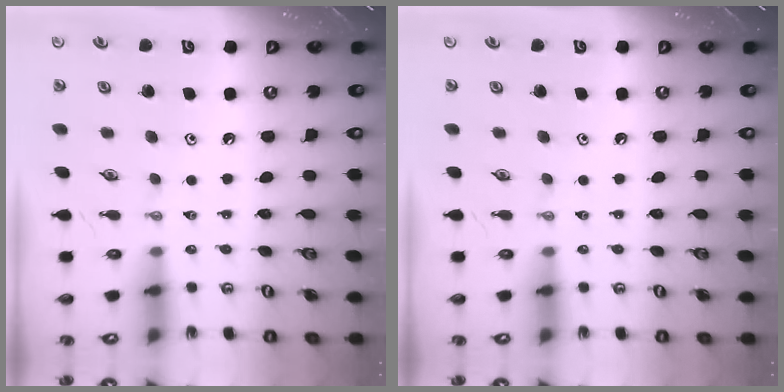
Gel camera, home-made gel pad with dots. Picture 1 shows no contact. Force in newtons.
{"total": 0.0}